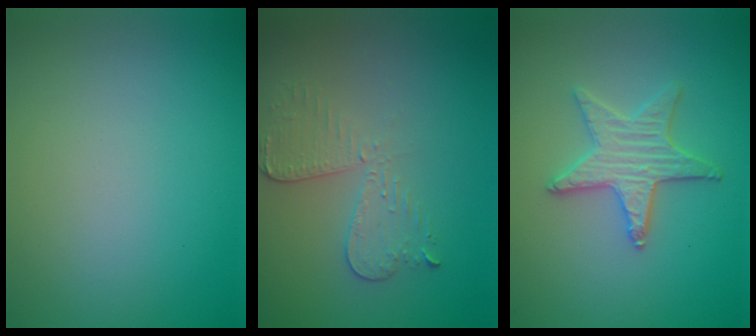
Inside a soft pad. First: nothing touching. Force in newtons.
{"total": 3.0, "press": 2.7, "slide": 1.2}
{"total": 3.6, "press": 3.4, "slide": 1.2}